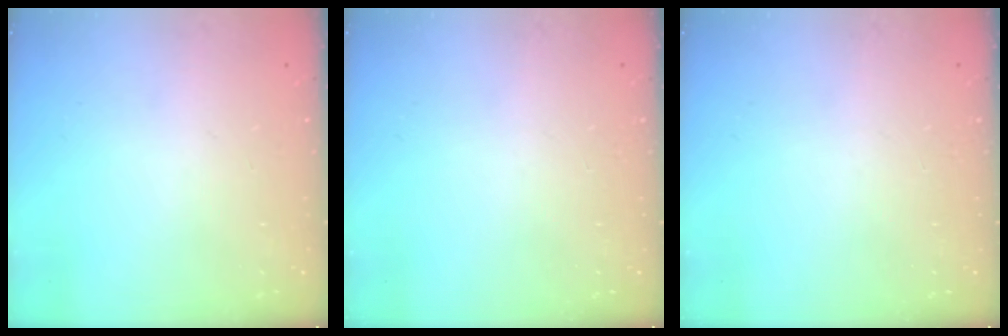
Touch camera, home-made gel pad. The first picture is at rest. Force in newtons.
{"total": 0.0}
{"total": 0.0}